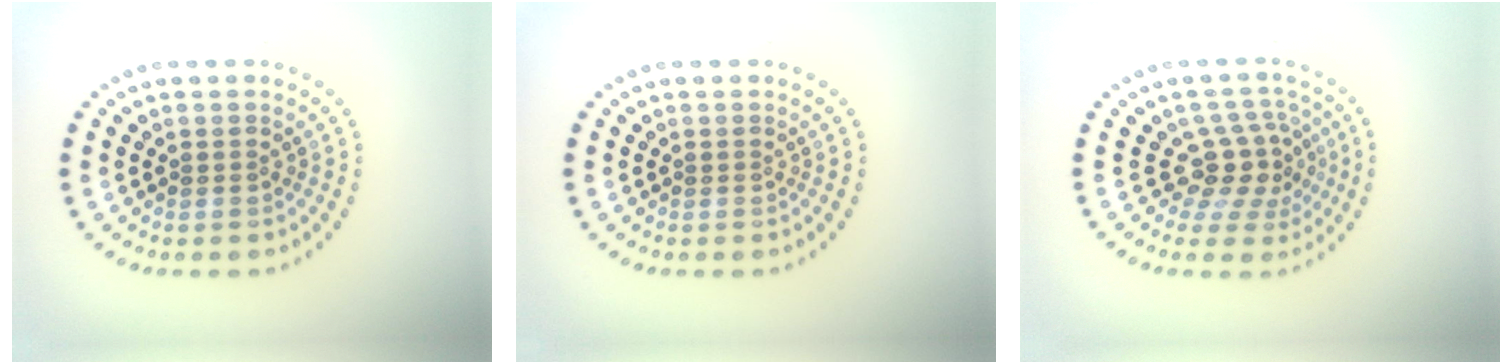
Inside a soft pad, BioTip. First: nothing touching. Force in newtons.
{"total": 0.0}
{"total": 3.7, "press": 2.9, "slide": 2.3}